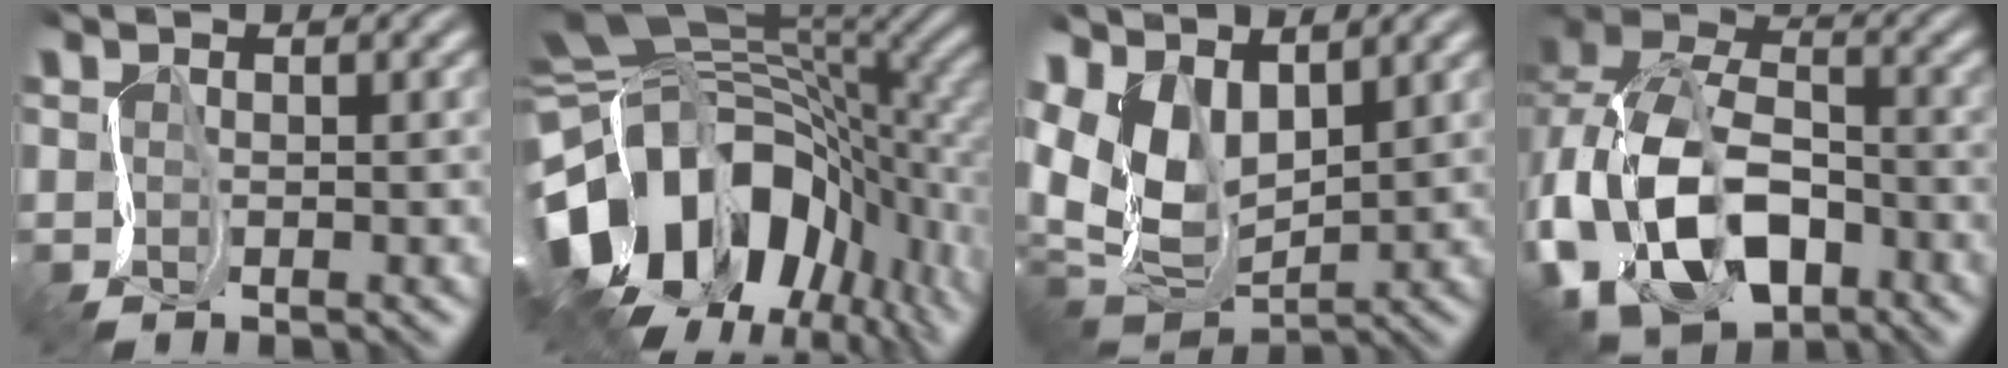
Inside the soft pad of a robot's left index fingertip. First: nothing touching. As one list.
[{"total": 15.9, "force": [-7.4, 10.3, 9.6], "torque": [-0.198, -0.010, -0.125]}, {"total": 6.9, "force": [2.2, 4.7, 4.6], "torque": [-0.112, -0.007, 0.042]}, {"total": 11.4, "force": [-4.4, 7.8, 7.0], "torque": [-0.163, -0.010, -0.088]}]